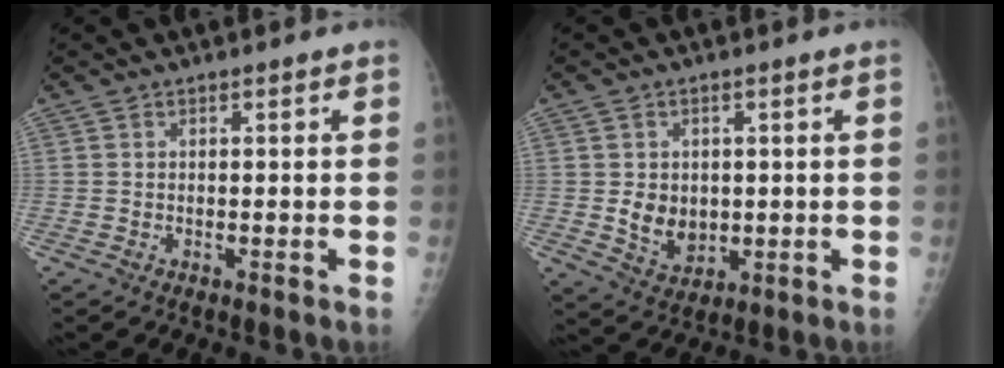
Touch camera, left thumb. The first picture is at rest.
{"total": 6.3, "force": [0.1, 5.0, 3.8], "torque": [-0.034, -0.011, 0.015]}